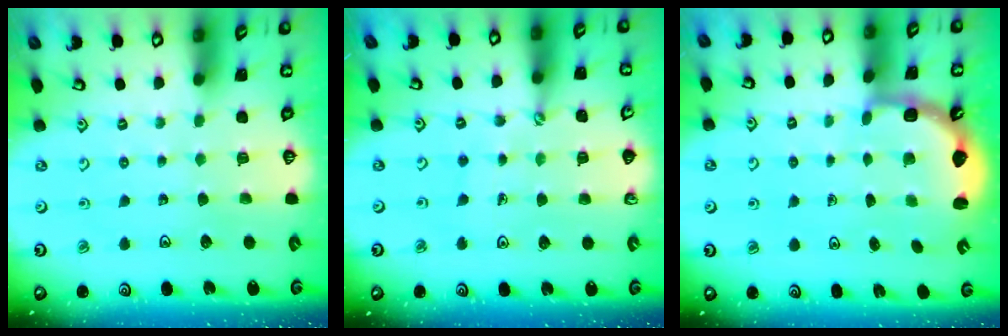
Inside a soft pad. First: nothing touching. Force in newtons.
{"total": 1.2, "press": 1.2, "slide": 0.2}
{"total": 3.2, "press": 2.4, "slide": 2.2}